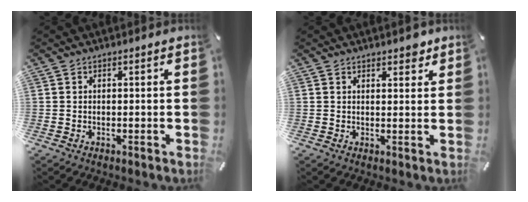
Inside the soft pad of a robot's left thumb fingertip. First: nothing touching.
{"total": 2.7, "force": [2.2, 1.3, 1.0], "torque": [-0.008, -0.009, 0.037]}